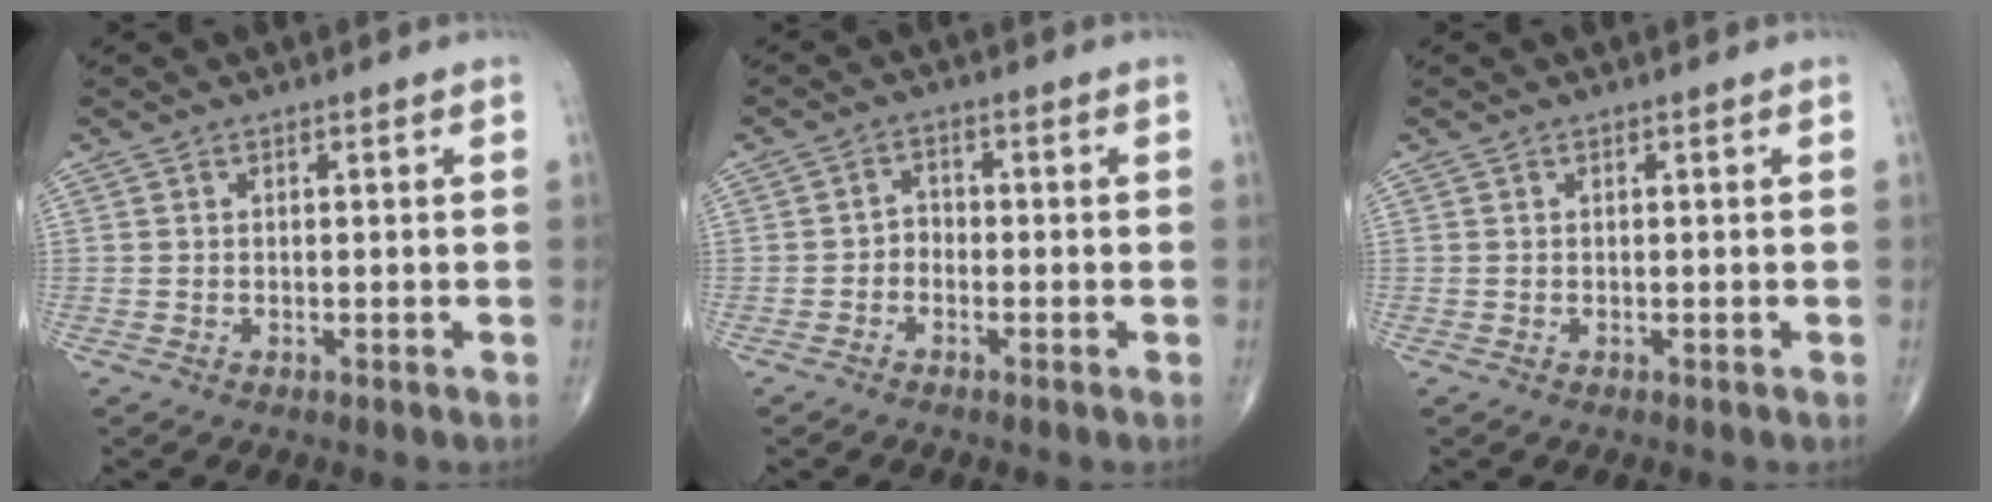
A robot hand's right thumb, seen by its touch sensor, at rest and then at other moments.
{"total": 2.3, "force": [-1.1, 1.7, 1.0], "torque": [-0.002, 0.013, -0.029]}
{"total": 0.0}